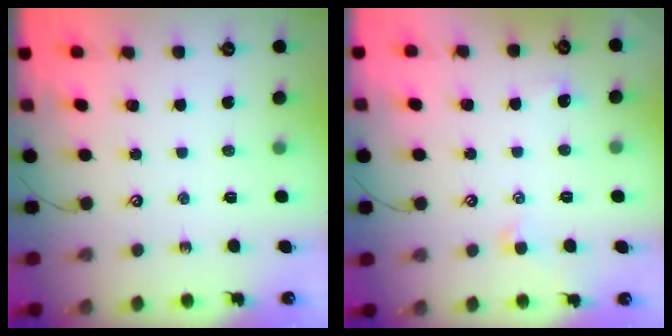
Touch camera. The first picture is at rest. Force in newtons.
{"total": 0.9, "press": 0.6, "slide": 0.6}